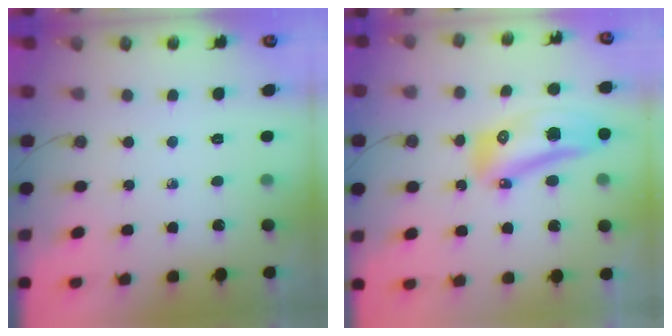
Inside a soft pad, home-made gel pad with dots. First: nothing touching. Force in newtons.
{"total": 14.5, "press": 14.4, "slide": 1.9}